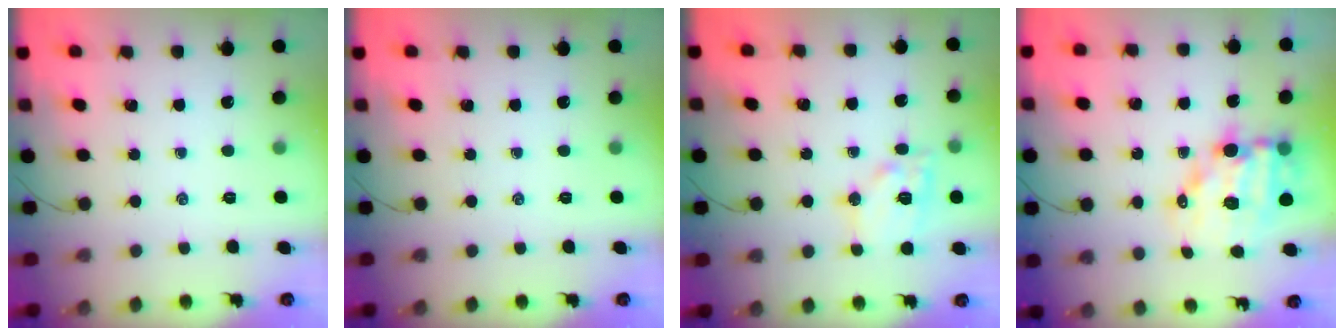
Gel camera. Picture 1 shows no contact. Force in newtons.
{"total": 0.0}
{"total": 12.6, "press": 12.5, "slide": 1.5}
{"total": 12.0, "press": 11.5, "slide": 3.1}